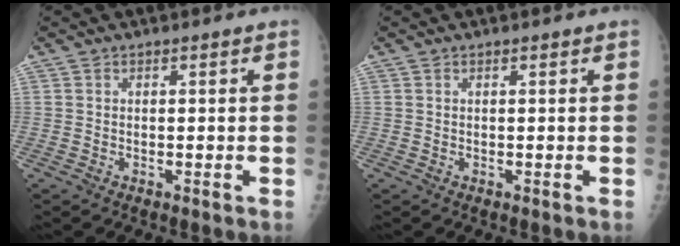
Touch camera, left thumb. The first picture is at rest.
{"total": 0.0}